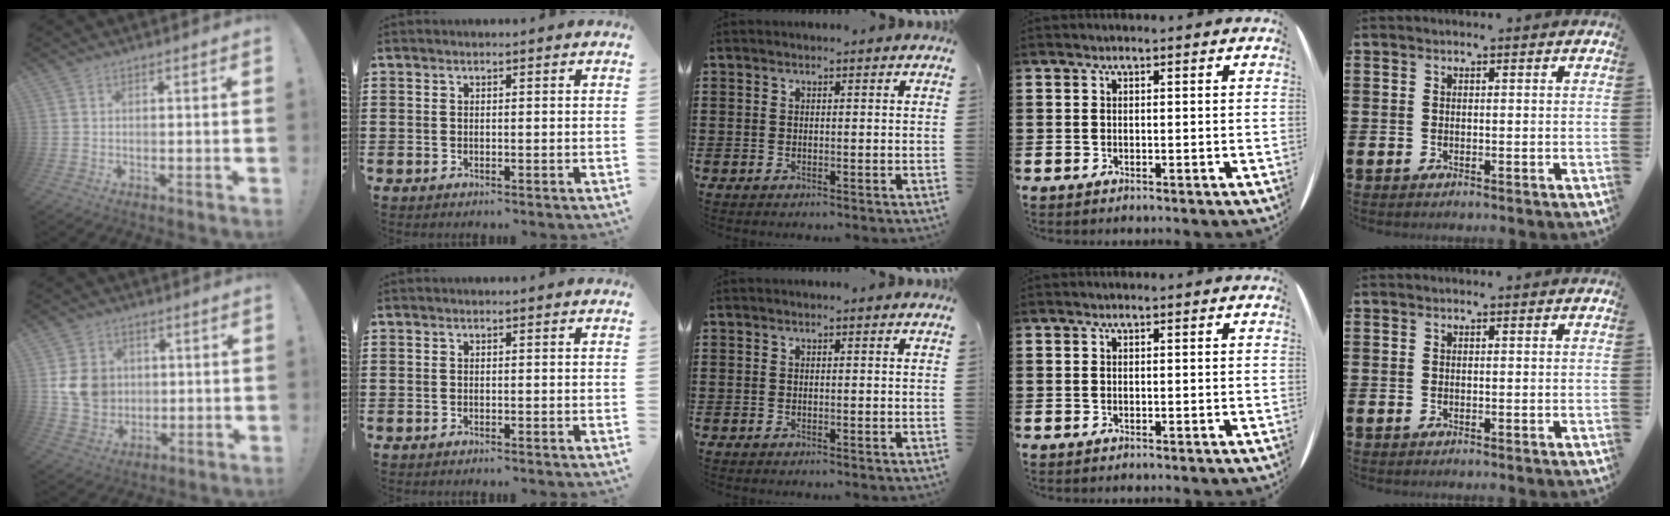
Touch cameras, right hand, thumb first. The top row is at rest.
{"thumb": {"total": 9.3, "force": [1.4, 8.3, 4.1], "torque": [-0.067, 0.000, 0.033]}}